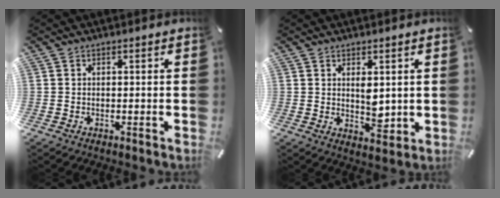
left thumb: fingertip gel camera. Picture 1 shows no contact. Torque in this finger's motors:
{"motor_torque": [0.88, 0.77, 0.69, -0.28, 0.00]}